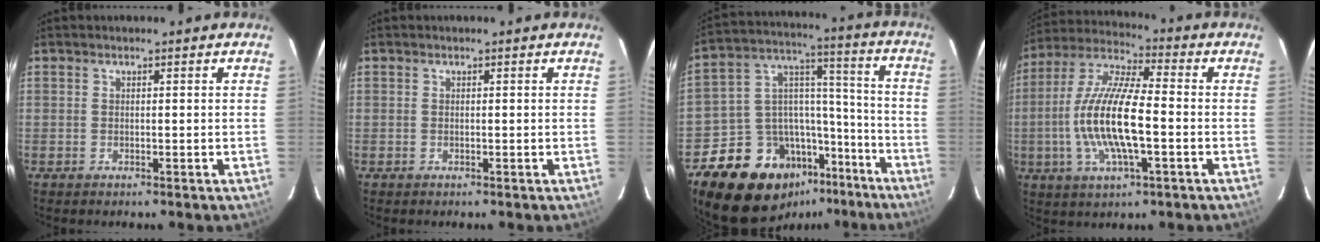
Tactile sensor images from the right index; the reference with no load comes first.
{"total": 0.0}
{"total": 21.4, "force": [-14.4, 13.1, 9.0], "torque": [-0.192, 0.065, -0.207]}
{"total": 15.9, "force": [-2.7, 4.3, 15.1], "torque": [-0.302, 0.000, -0.057]}